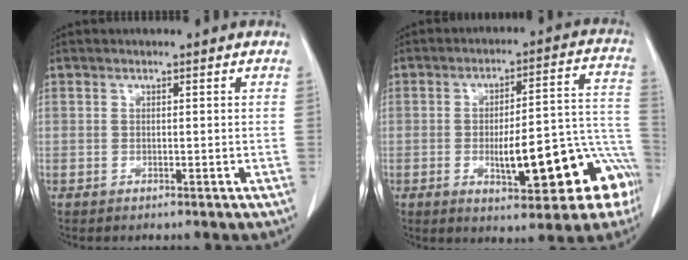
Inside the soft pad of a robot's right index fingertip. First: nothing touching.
{"total": 18.0, "force": [-6.6, 5.1, 16.0], "torque": [-0.130, 0.048, -0.073]}